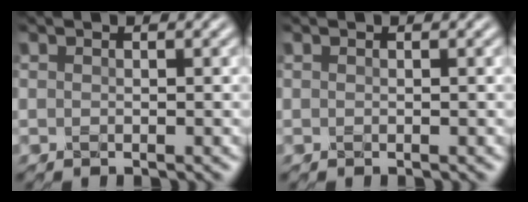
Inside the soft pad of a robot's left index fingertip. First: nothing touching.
{"total": 0.0}